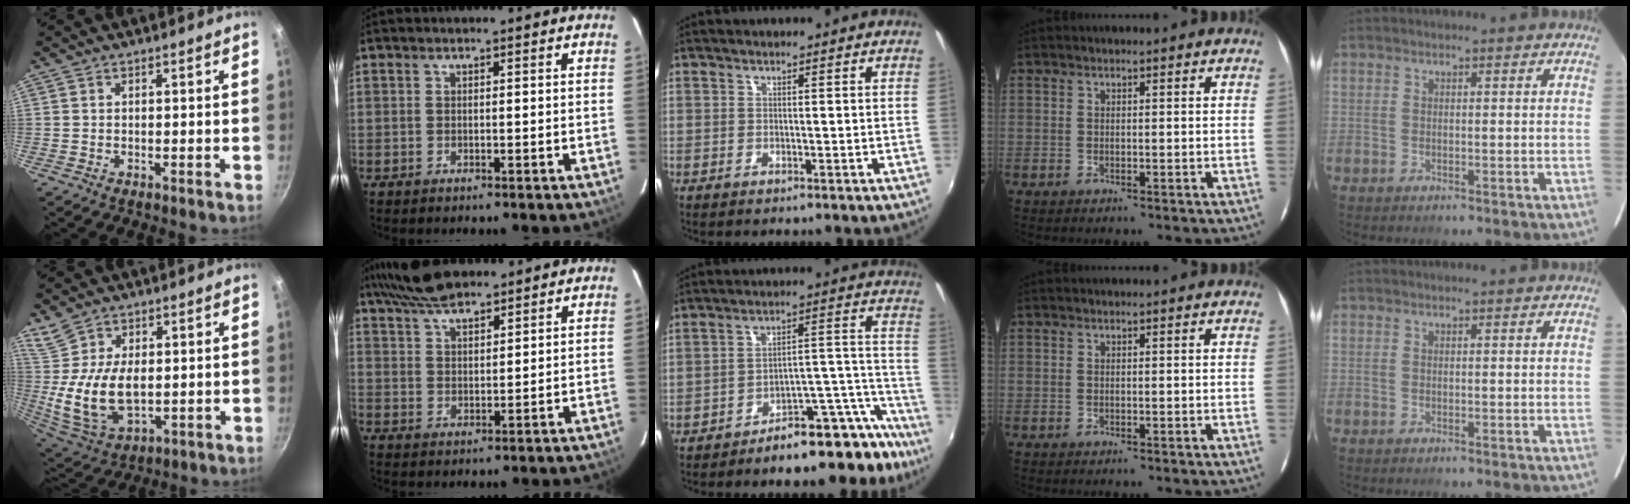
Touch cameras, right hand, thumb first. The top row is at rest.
{"thumb": {"total": 11.9, "force": [1.0, 7.1, 9.4], "torque": [-0.167, -0.025, 0.032]}, "index": {"total": 9.0, "force": [7.5, 2.2, 4.5], "torque": [-0.093, 0.023, 0.140]}, "middle": {"total": 15.2, "force": [-14.2, 2.8, 4.7], "torque": [-0.029, 0.048, -0.204]}}